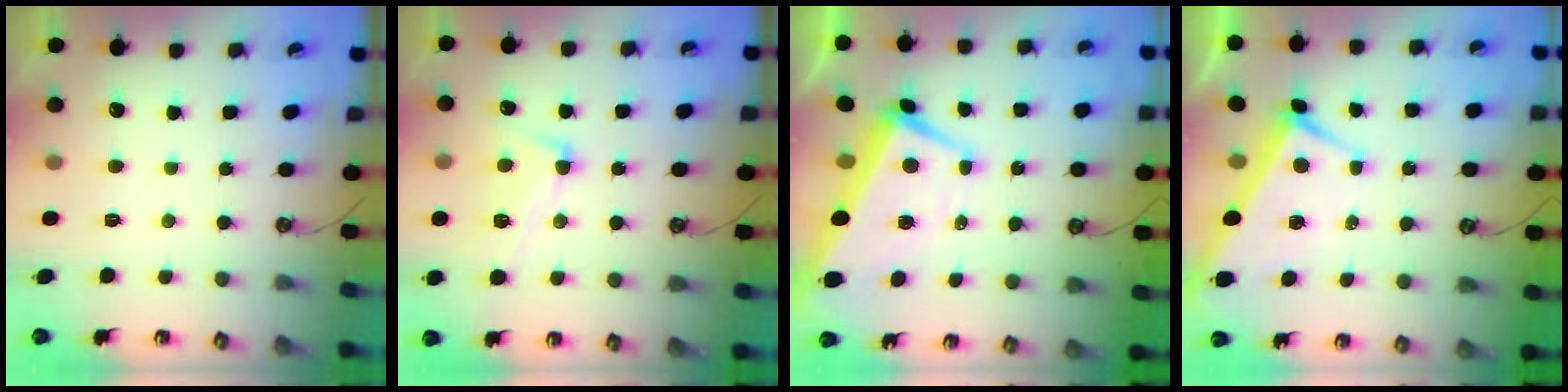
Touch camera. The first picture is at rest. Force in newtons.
{"total": 3.8, "press": 3.5, "slide": 1.3}
{"total": 1.9, "press": 1.5, "slide": 1.1}
{"total": 3.9, "press": 3.9, "slide": 0.4}